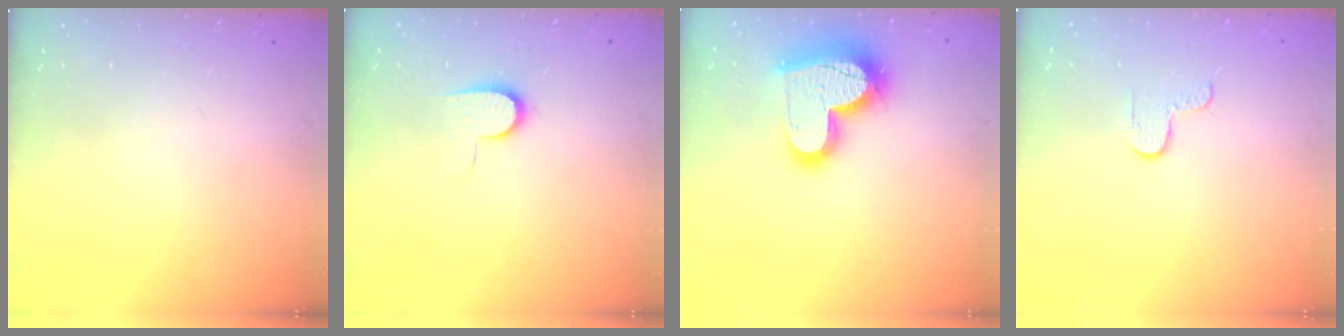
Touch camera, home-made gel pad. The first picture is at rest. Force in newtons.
{"total": 7.1, "press": 7.1, "slide": 0.7}
{"total": 19.6, "press": 19.6, "slide": 1.8}
{"total": 2.7, "press": 2.6, "slide": 0.4}